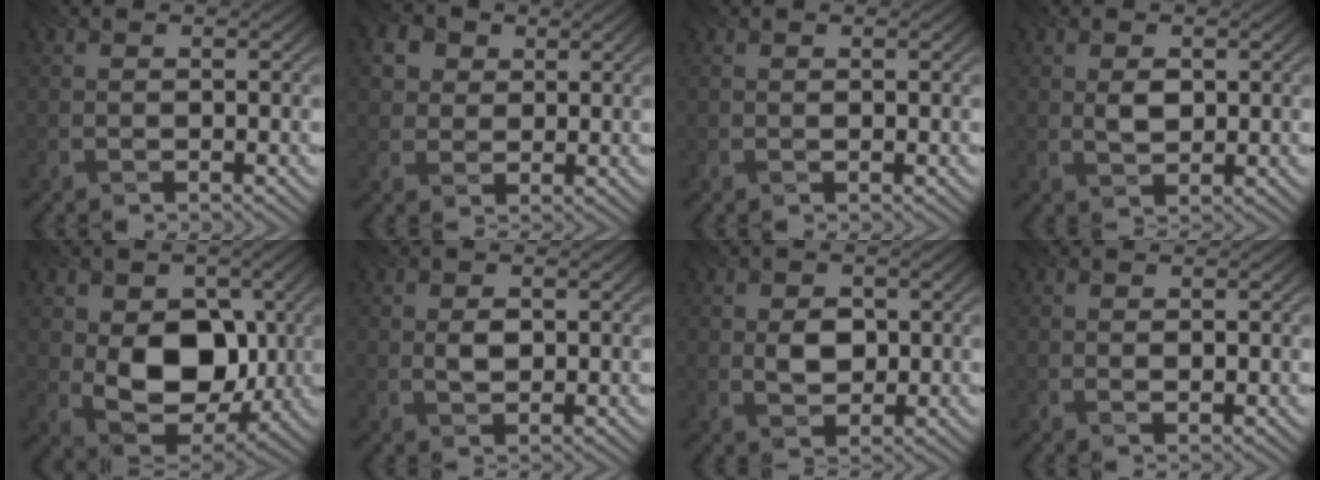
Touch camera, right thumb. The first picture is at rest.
{"total": 5.2, "force": [2.1, 4.4, 2.0], "torque": [-0.088, 0.002, 0.041]}
{"total": 0.0}
{"total": 1.9, "force": [0.0, 1.3, 1.4], "torque": [-0.030, -0.002, 0.004]}
{"total": 10.4, "force": [-0.1, 7.5, 7.2], "torque": [-0.128, -0.018, -0.007]}
{"total": 1.5, "force": [-0.1, 1.0, 1.1], "torque": [-0.024, -0.003, 0.001]}
{"total": 2.9, "force": [-0.3, 2.3, 1.8], "torque": [-0.036, -0.005, -0.003]}
{"total": 0.5, "force": [0.3, 0.1, 0.4], "torque": [-0.004, -0.003, 0.008]}